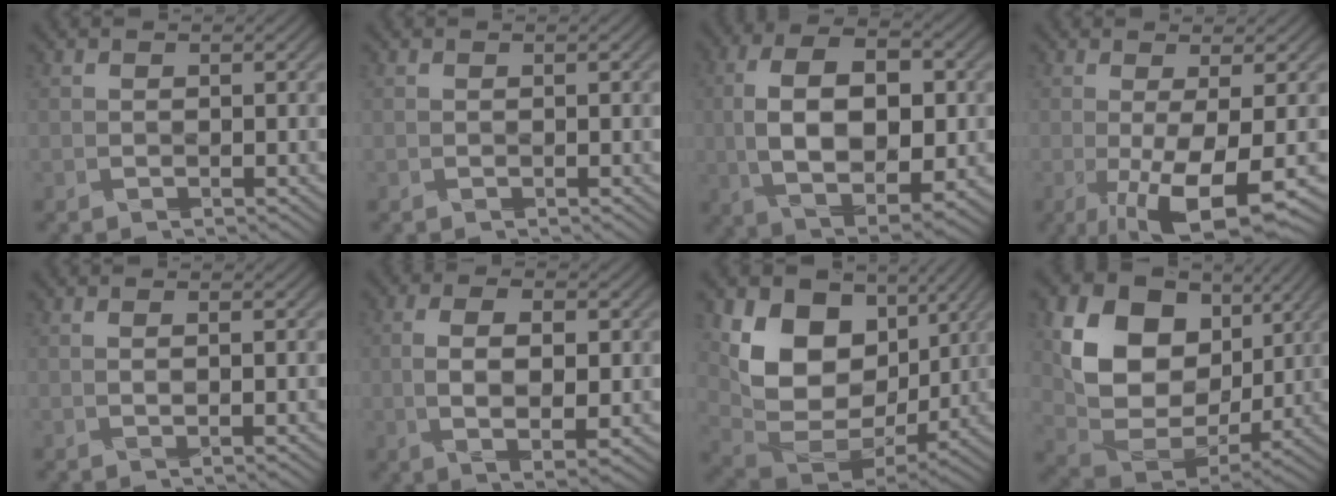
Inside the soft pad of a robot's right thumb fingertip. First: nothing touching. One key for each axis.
{"total": 0.0}
{"total": 13.5, "fx": 0.2, "fy": 7.4, "fz": 11.3, "tx": -0.219, "ty": -0.001, "tz": 0.012}
{"total": 9.0, "fx": -2.2, "fy": 2.4, "fz": 8.4, "tx": -0.141, "ty": -0.011, "tz": -0.027}
{"total": 1.4, "fx": 0.1, "fy": 0.2, "fz": 1.4, "tx": -0.029, "ty": 0.003, "tz": 0.002}
{"total": 7.4, "fx": -0.2, "fy": 3.4, "fz": 6.6, "tx": -0.126, "ty": -0.006, "tz": 0.001}
{"total": 14.2, "fx": 4.6, "fy": 10.2, "fz": 8.8, "tx": -0.178, "ty": -0.004, "tz": 0.092}
{"total": 14.7, "fx": 5.0, "fy": 10.6, "fz": 8.8, "tx": -0.179, "ty": 0.002, "tz": 0.094}